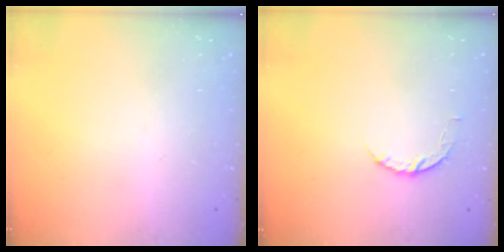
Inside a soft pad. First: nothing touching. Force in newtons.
{"total": 3.9, "press": 3.9, "slide": 0.6}